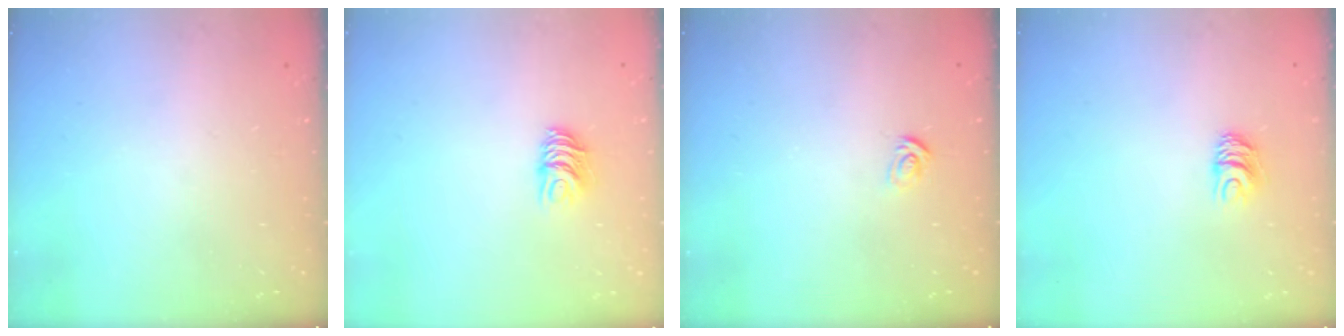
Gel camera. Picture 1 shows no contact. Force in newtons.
{"total": 6.2, "press": 6.2, "slide": 0.5}
{"total": 2.6, "press": 2.6, "slide": 0.2}
{"total": 5.9, "press": 5.9, "slide": 0.5}